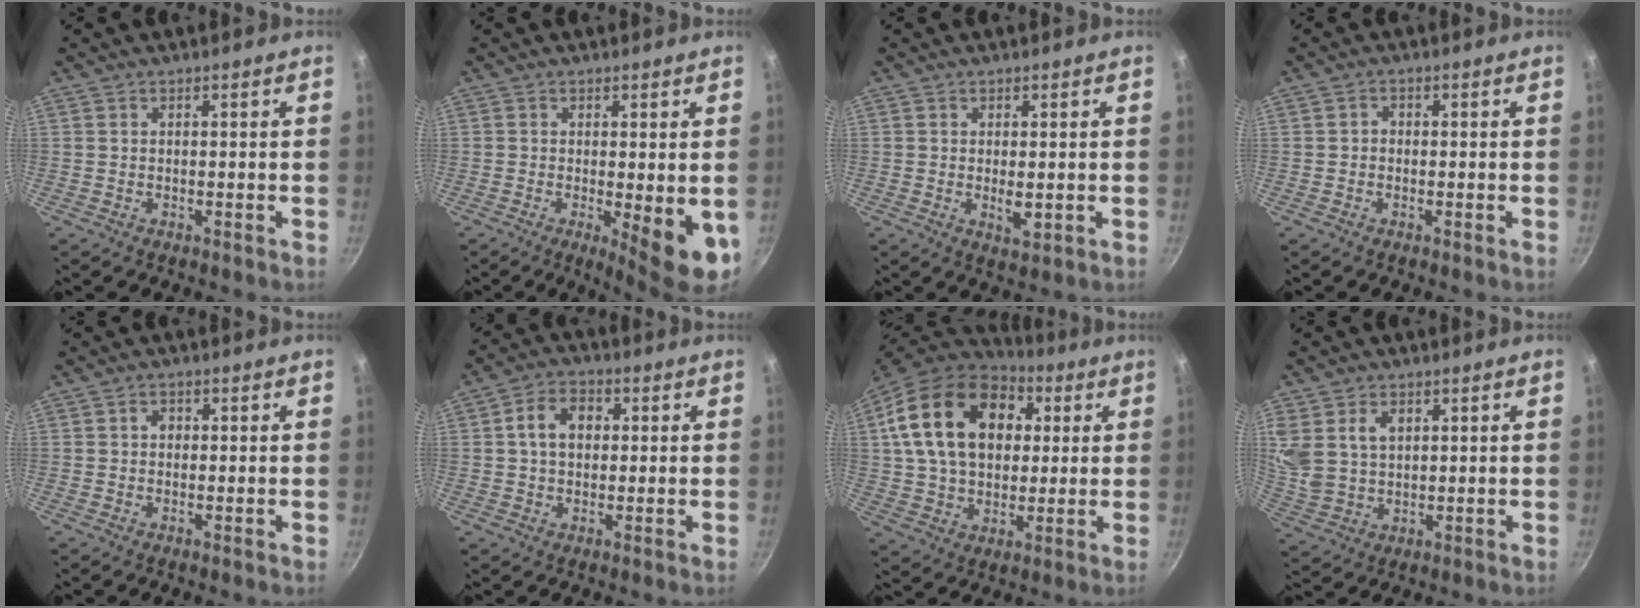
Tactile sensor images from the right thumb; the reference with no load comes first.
{"total": 8.7, "force": [-1.7, 2.1, 8.3], "torque": [-0.097, -0.010, -0.013]}
{"total": 3.0, "force": [-0.1, 1.2, 2.7], "torque": [-0.048, -0.011, 0.001]}
{"total": 1.2, "force": [-0.4, 1.0, 0.4], "torque": [-0.004, 0.006, -0.008]}
{"total": 1.7, "force": [0.1, 1.4, 0.9], "torque": [-0.010, 0.003, -0.002]}
{"total": 7.2, "force": [1.0, 5.4, 4.7], "torque": [-0.059, 0.015, 0.007]}
{"total": 22.7, "force": [6.1, 15.6, 15.2], "torque": [-0.240, 0.008, 0.102]}
{"total": 9.2, "force": [3.0, 6.6, 5.6], "torque": [-0.105, -0.014, 0.065]}